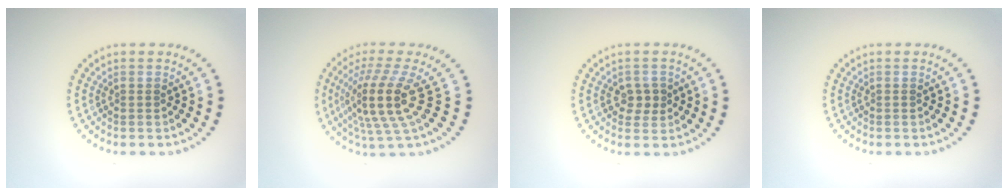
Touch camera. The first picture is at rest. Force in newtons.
{"total": 5.2, "press": 3.7, "slide": 3.6}
{"total": 1.9, "press": 1.8, "slide": 0.6}
{"total": 0.0}